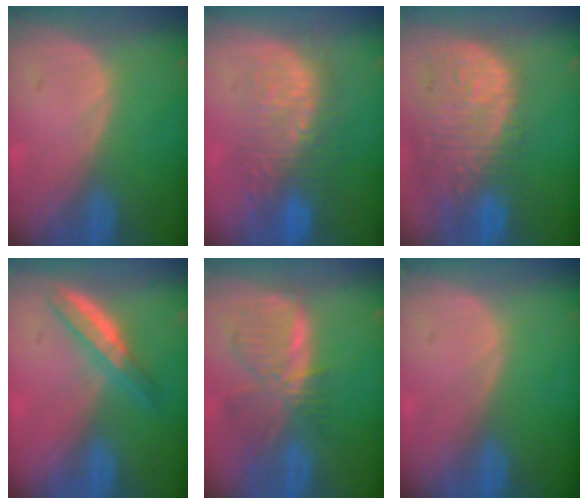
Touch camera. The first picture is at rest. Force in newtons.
{"total": 9.5, "press": 8.8, "slide": 3.5}
{"total": 14.3, "press": 11.7, "slide": 8.2}
{"total": 4.6, "press": 4.6, "slide": 0.1}
{"total": 8.4, "press": 7.3, "slide": 4.0}
{"total": 0.0}